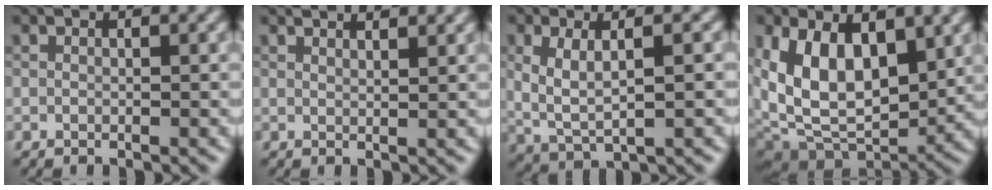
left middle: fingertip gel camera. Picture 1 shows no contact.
{"total": 2.9, "force": [2.4, 0.9, 1.4], "torque": [0.002, 0.012, 0.010]}
{"total": 4.0, "force": [0.8, 1.4, 3.6], "torque": [-0.076, -0.002, 0.017]}
{"total": 11.3, "force": [1.9, 6.5, 9.0], "torque": [-0.170, -0.019, 0.030]}